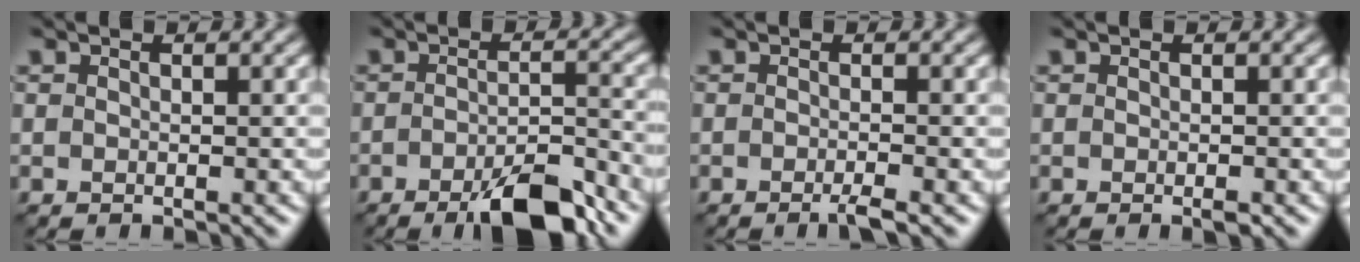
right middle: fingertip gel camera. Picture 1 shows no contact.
{"total": 6.7, "force": [-4.0, 1.6, 5.2], "torque": [-0.082, 0.000, -0.065]}
{"total": 1.6, "force": [-0.9, 0.2, 1.3], "torque": [-0.018, -0.002, -0.021]}
{"total": 0.7, "force": [-0.4, 0.1, 0.6], "torque": [-0.009, -0.001, -0.006]}